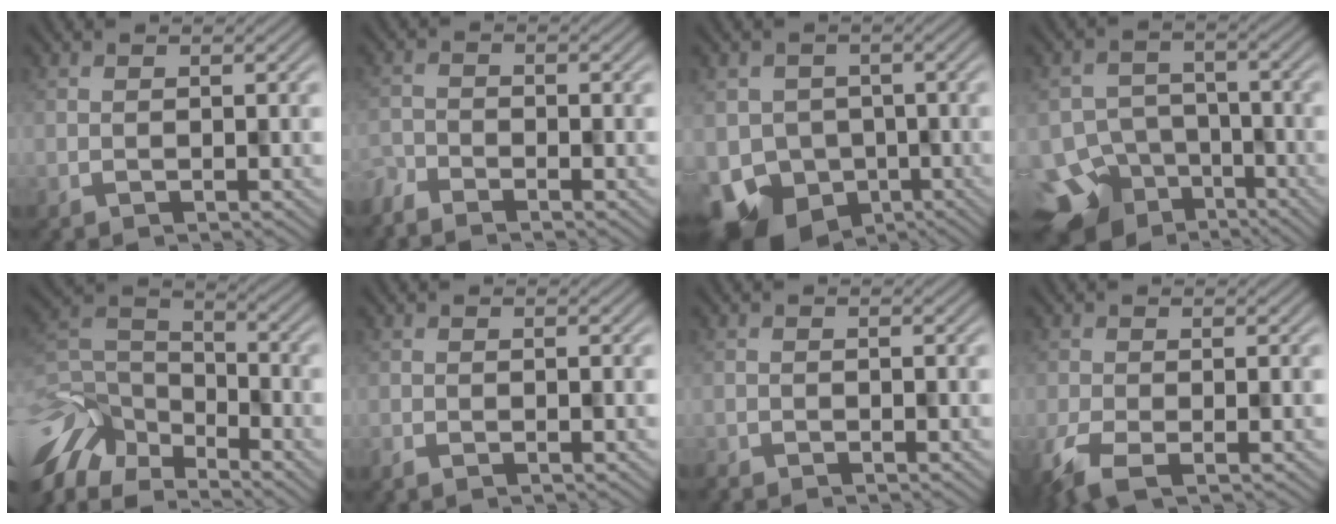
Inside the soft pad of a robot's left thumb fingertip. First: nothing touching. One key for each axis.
{"total": 2.7, "fx": -2.7, "fy": 0.2, "fz": 0.5, "tx": -0.023, "ty": -0.008, "tz": -0.059}
{"total": 10.2, "fx": -5.4, "fy": 7.7, "fz": 4.0, "tx": -0.093, "ty": -0.041, "tz": -0.086}
{"total": 12.1, "fx": -8.0, "fy": 8.2, "fz": 3.7, "tx": -0.096, "ty": -0.030, "tz": -0.105}
{"total": 10.8, "fx": -8.0, "fy": 4.8, "fz": 5.5, "tx": -0.156, "ty": -0.011, "tz": -0.152}
{"total": 1.0, "fx": -0.9, "fy": 0.2, "fz": 0.5, "tx": -0.009, "ty": -0.002, "tz": -0.013}
{"total": 1.1, "fx": -1.1, "fy": 0.2, "fz": -0.2, "tx": 0.006, "ty": -0.006, "tz": -0.020}
{"total": 4.0, "fx": -2.5, "fy": 1.3, "fz": 2.8, "tx": -0.059, "ty": -0.011, "tz": -0.048}